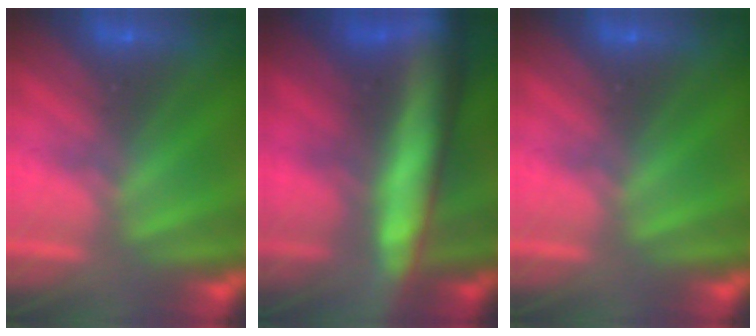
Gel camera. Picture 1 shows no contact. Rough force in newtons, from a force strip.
{"total": 6.6}
{"total": 0.0}